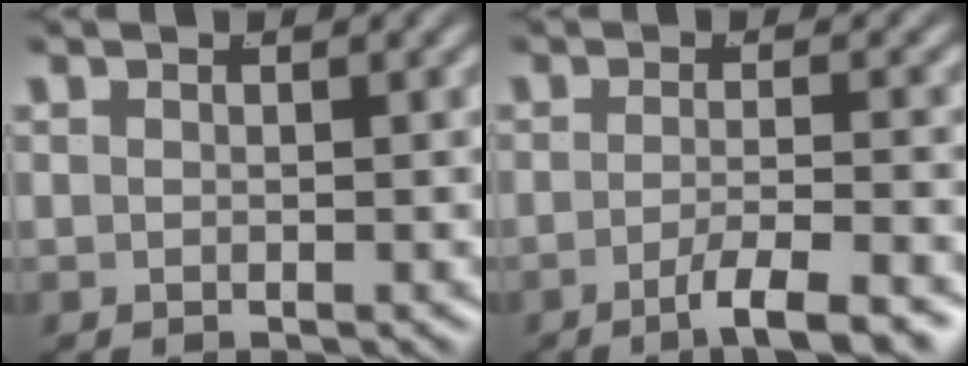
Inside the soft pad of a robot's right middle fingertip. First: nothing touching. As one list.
[{"total": 4.8, "force": [-3.4, 0.3, 3.4], "torque": [-0.055, -0.014, -0.049]}]